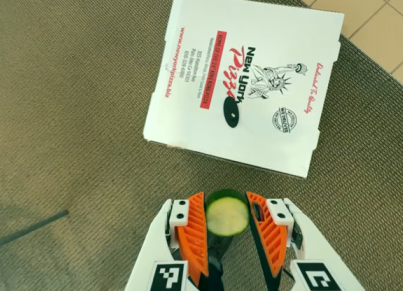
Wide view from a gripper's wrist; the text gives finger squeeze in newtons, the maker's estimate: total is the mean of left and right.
{"total": 9.3, "left": 9.5, "right": 9.1}